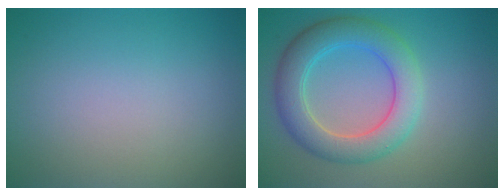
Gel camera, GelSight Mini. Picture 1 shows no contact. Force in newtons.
{"total": 5.7, "press": 5.7, "slide": 0.3}